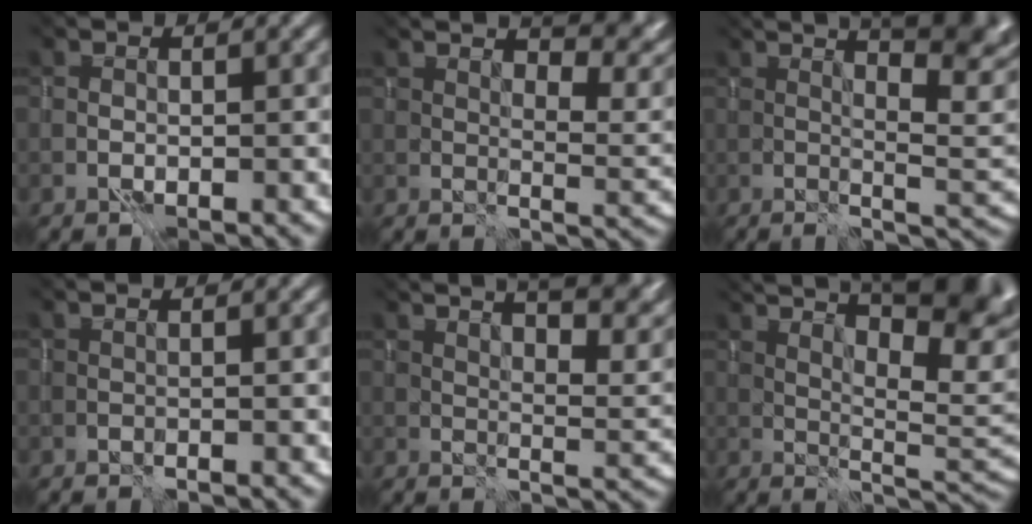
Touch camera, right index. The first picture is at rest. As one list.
[{"total": 3.9, "force": [3.0, 0.7, 2.4], "torque": [-0.025, -0.005, 0.061]}, {"total": 9.1, "force": [3.0, 1.9, 8.3], "torque": [-0.073, 0.034, 0.053]}, {"total": 0.5, "force": [0.5, 0.0, 0.2], "torque": [-0.004, -0.003, 0.006]}, {"total": 5.4, "force": [4.4, -0.4, 3.1], "torque": [-0.041, 0.005, 0.086]}, {"total": 10.4, "force": [5.9, 2.3, 8.3], "torque": [-0.095, 0.016, 0.083]}]